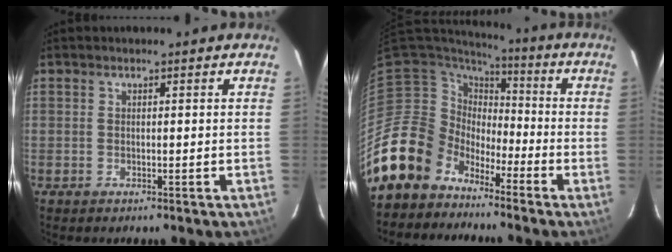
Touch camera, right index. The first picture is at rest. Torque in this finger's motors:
{"motor_torque": [0.90, -1.00, -0.06, -0.21]}